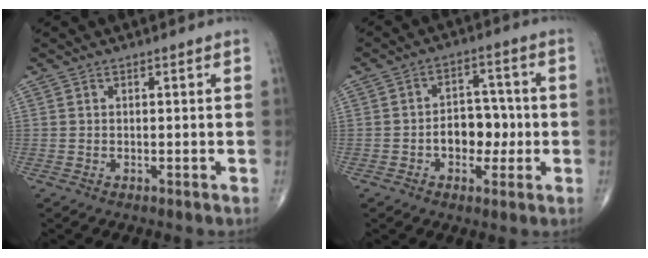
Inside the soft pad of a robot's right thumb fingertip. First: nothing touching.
{"total": 7.9, "force": [-1.4, 5.5, 5.5], "torque": [-0.045, 0.025, -0.026]}